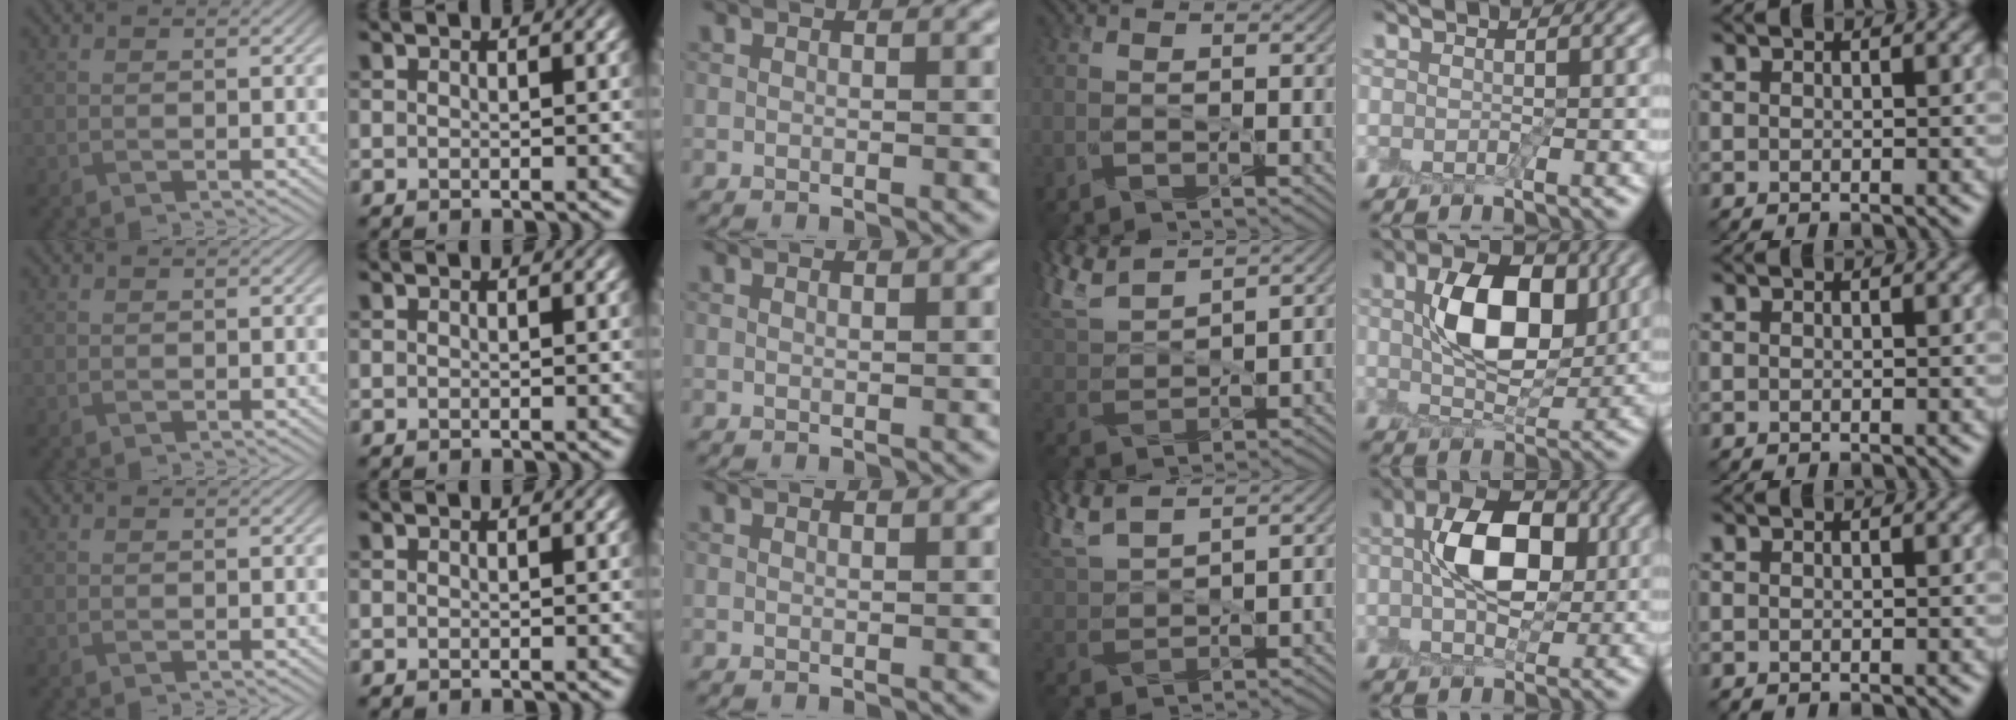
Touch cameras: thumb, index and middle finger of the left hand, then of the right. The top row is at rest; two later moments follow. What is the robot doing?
{"motion": "peel", "object": "shipping label"}